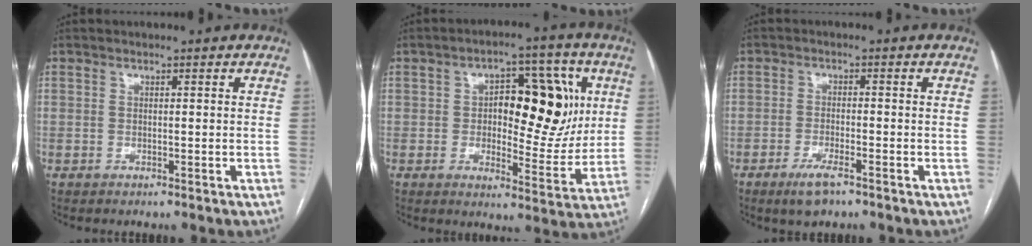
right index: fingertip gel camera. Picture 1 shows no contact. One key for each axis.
{"total": 14.8, "fx": 2.8, "fy": 6.6, "fz": 12.9, "tx": -0.170, "ty": 0.024, "tz": 0.048}
{"total": 4.3, "fx": -2.8, "fy": 1.0, "fz": 3.0, "tx": -0.063, "ty": -0.005, "tz": -0.048}